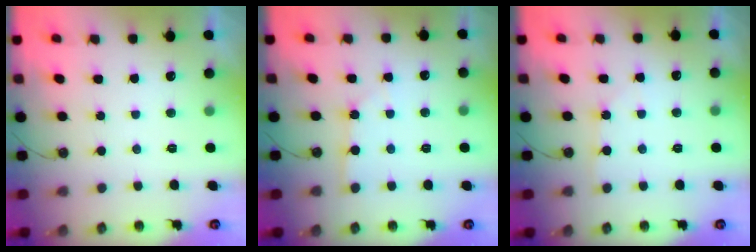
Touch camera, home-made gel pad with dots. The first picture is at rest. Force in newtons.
{"total": 2.2, "press": 2.2, "slide": 0.3}
{"total": 4.5, "press": 4.5, "slide": 0.7}